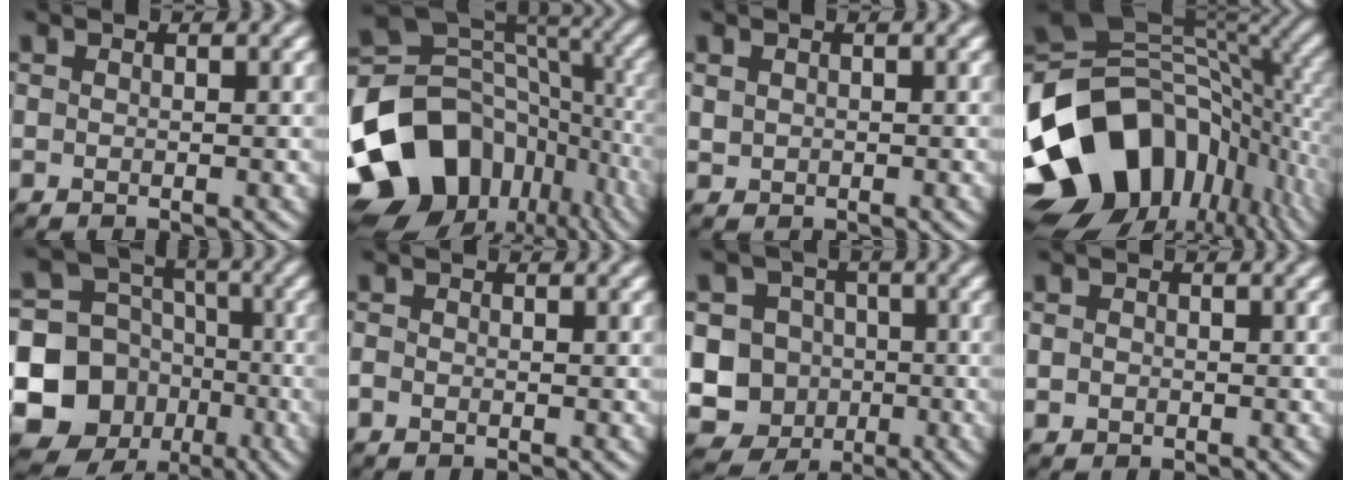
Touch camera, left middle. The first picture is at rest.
{"total": 17.1, "force": [-8.3, 12.5, 8.3], "torque": [-0.182, -0.004, -0.146]}
{"total": 0.8, "force": [0.1, 0.8, 0.2], "torque": [-0.004, -0.003, 0.004]}
{"total": 16.4, "force": [-5.6, 11.7, 10.0], "torque": [-0.198, -0.011, -0.105]}
{"total": 12.6, "force": [-4.1, 11.1, 4.4], "torque": [-0.105, -0.027, -0.090]}
{"total": 0.6, "force": [-0.5, 0.3, 0.2], "torque": [-0.004, -0.003, -0.013]}
{"total": 10.5, "force": [-2.2, 9.8, 3.2], "torque": [-0.070, 0.011, -0.068]}
{"total": 0.6, "force": [-0.2, 0.6, 0.1], "torque": [0.004, -0.002, -0.007]}